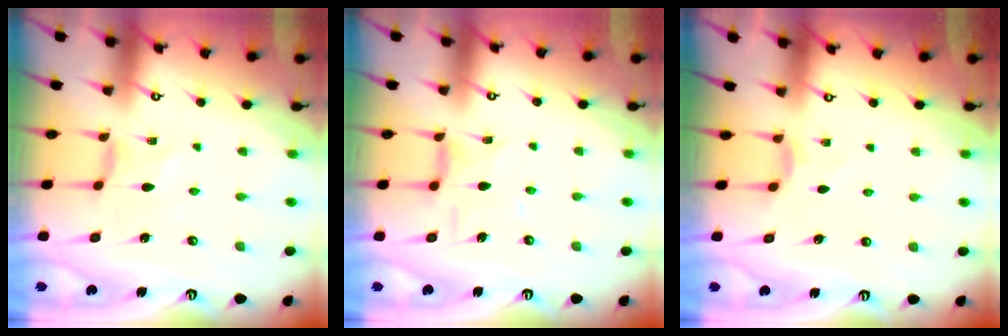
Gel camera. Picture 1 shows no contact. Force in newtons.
{"total": 5.9, "press": 5.9, "slide": 0.5}
{"total": 3.0, "press": 3.0, "slide": 0.5}